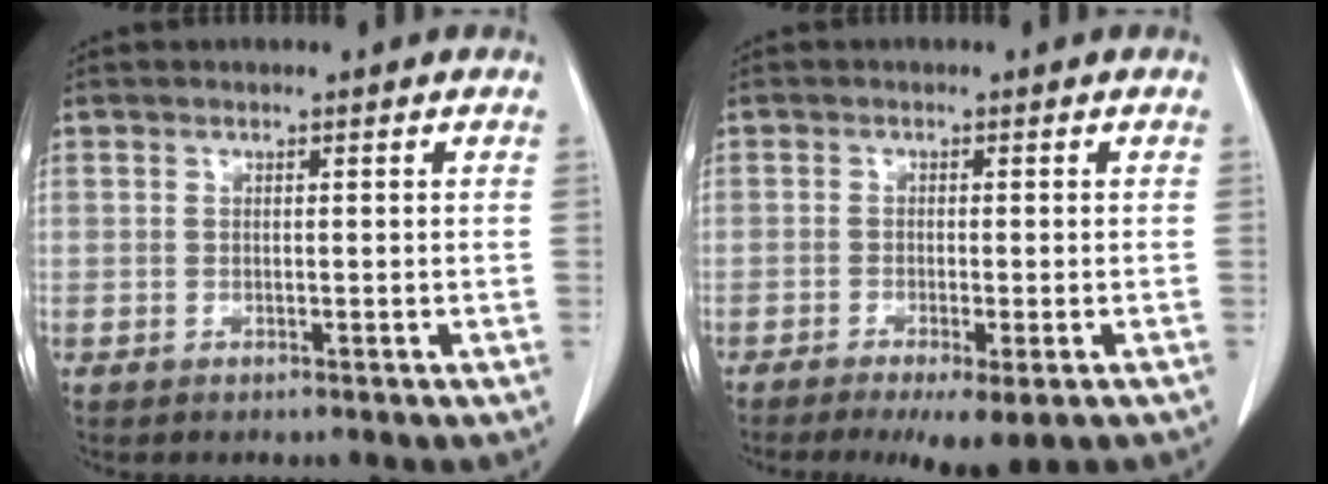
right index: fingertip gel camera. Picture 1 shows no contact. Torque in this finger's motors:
{"motor_torque": [1.20, -0.94, 0.44, 0.10]}